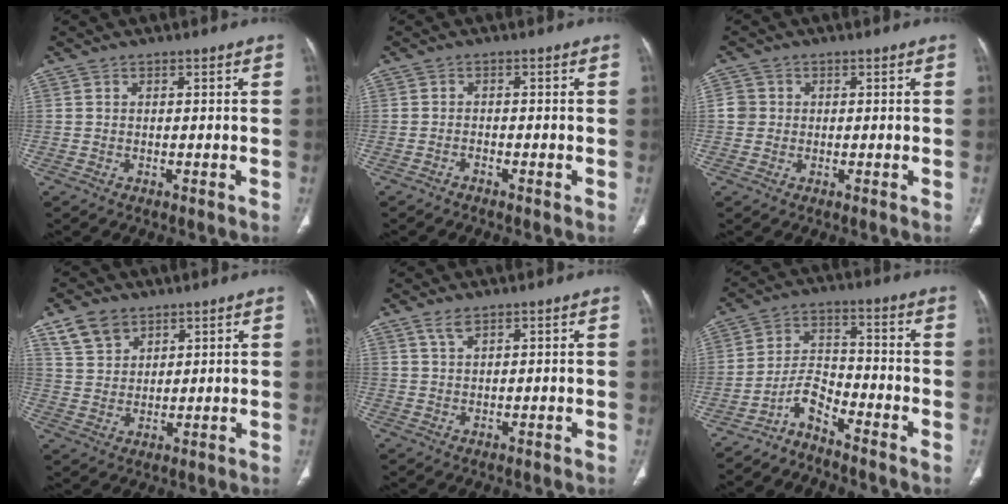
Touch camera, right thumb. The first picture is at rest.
{"total": 0.8, "force": [-0.8, 0.1, 0.1], "torque": [-0.003, 0.007, -0.016]}
{"total": 2.5, "force": [0.1, 2.4, 0.5], "torque": [0.006, 0.008, 0.001]}
{"total": 6.9, "force": [4.6, 4.4, 2.7], "torque": [-0.036, -0.018, 0.097]}
{"total": 2.2, "force": [1.6, 0.8, 1.3], "torque": [-0.028, -0.002, 0.038]}
{"total": 5.2, "force": [-4.7, 1.3, 2.0], "torque": [-0.034, 0.050, -0.098]}